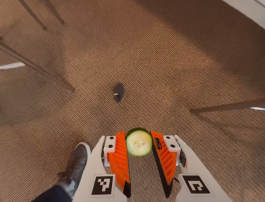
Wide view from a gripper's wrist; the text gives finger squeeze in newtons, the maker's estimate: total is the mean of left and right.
{"total": 7.6, "left": 7.2, "right": 7.9}